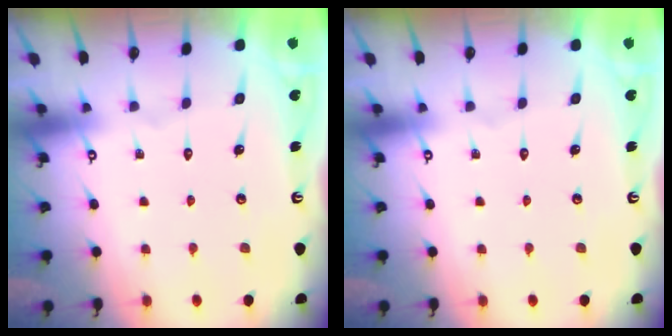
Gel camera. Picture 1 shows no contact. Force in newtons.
{"total": 0.0}